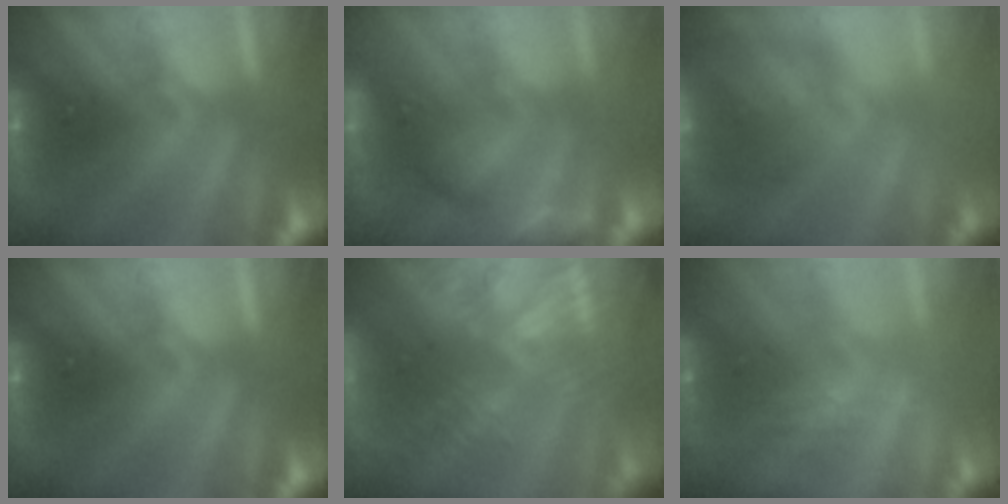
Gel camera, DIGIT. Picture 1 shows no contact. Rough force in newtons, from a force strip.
{"total": 4.7}
{"total": 7.7}
{"total": 0.0}
{"total": 8.1}
{"total": 2.7}